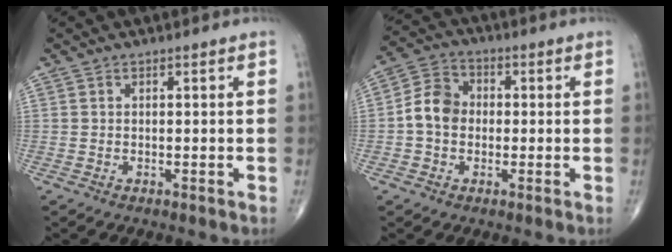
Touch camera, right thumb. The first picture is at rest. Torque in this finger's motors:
{"motor_torque": [0.67, 1.57, 0.70, -0.07, 0.04]}